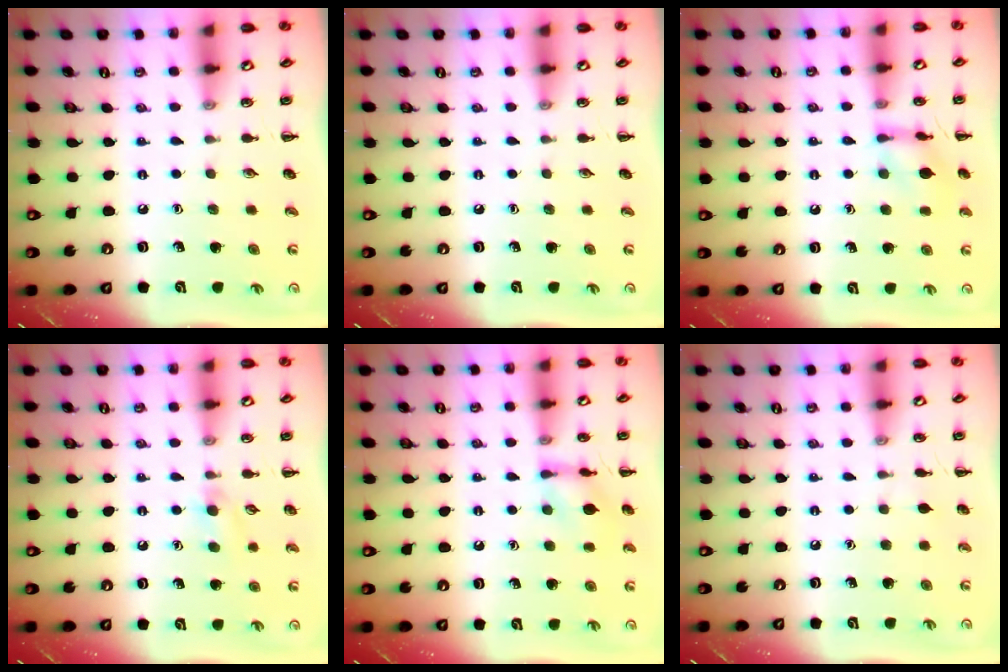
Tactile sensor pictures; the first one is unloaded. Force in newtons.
{"total": 0.0}
{"total": 9.7, "press": 9.7, "slide": 0.5}
{"total": 5.3, "press": 4.9, "slide": 1.9}
{"total": 9.4, "press": 9.4, "slide": 0.7}
{"total": 3.2, "press": 3.0, "slide": 1.2}